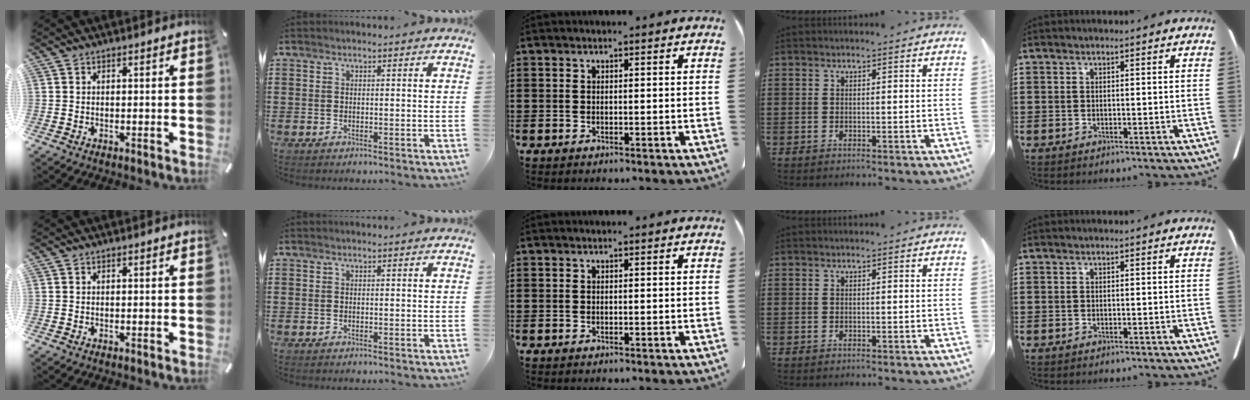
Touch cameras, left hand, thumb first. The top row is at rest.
{}